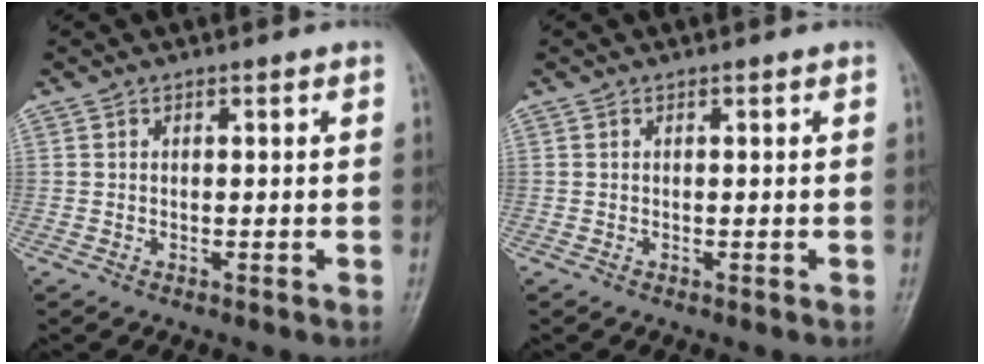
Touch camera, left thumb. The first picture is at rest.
{"total": 0.0}